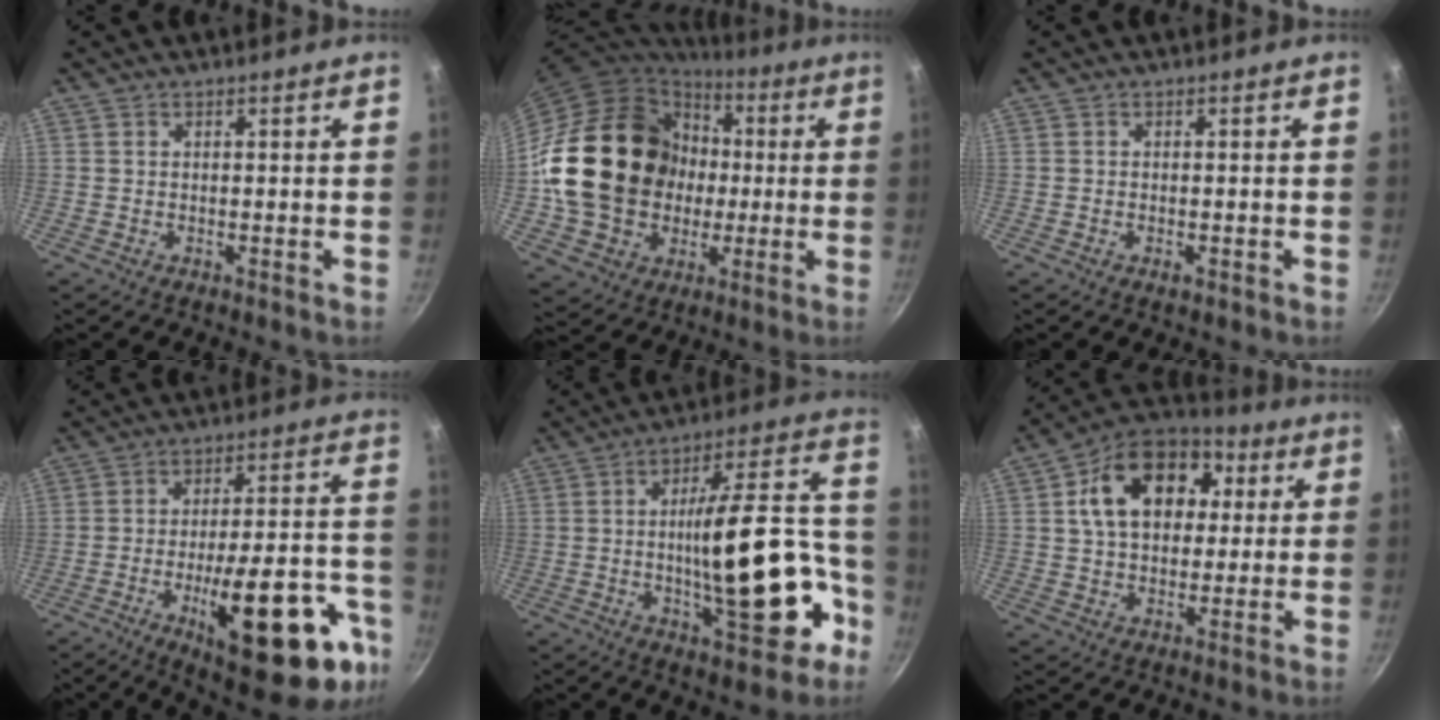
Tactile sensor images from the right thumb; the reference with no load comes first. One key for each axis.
{"total": 24.3, "fx": 0.4, "fy": 20.3, "fz": 13.3, "tx": -0.216, "ty": 0.031, "tz": 0.024}
{"total": 1.2, "fx": -0.5, "fy": 0.5, "fz": 0.9, "tx": -0.015, "ty": 0.001, "tz": -0.009}
{"total": 26.3, "fx": -11.5, "fy": 9.4, "fz": 21.7, "tx": -0.255, "ty": 0.044, "tz": -0.156}
{"total": 22.6, "fx": -5.9, "fy": 8.8, "fz": 19.9, "tx": -0.259, "ty": 0.056, "tz": -0.076}
{"total": 17.8, "fx": 4.1, "fy": 12.6, "fz": 11.8, "tx": -0.170, "ty": 0.021, "tz": 0.052}